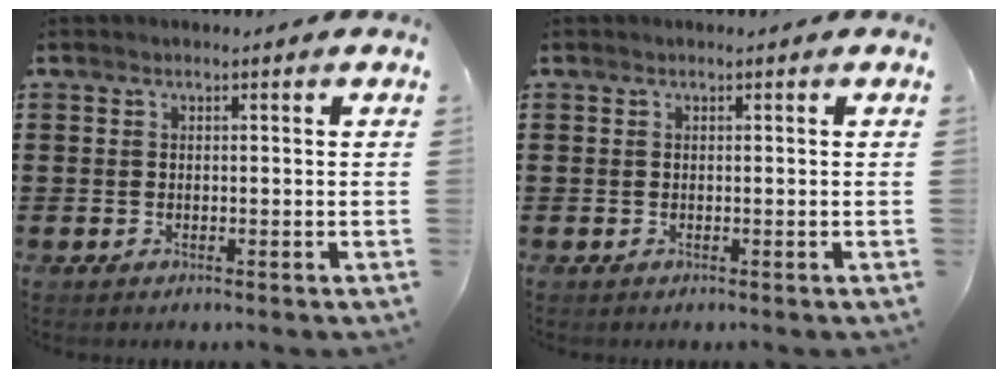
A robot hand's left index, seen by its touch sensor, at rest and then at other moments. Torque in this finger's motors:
{"motor_torque": [-0.03, -0.03, 0.00, 0.00]}